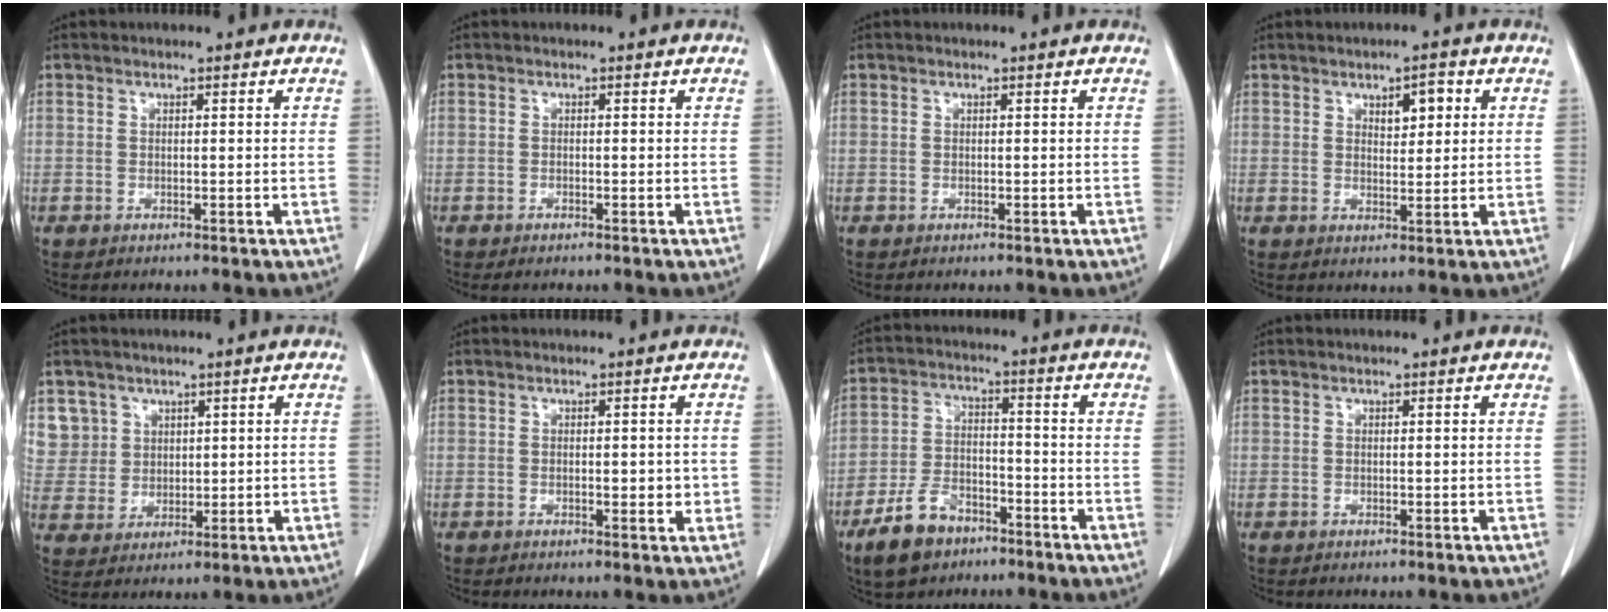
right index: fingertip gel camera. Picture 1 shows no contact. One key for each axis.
{"total": 0.7, "fx": -0.6, "fy": 0.1, "fz": 0.3, "tx": -0.007, "ty": -0.001, "tz": -0.006}
{"total": 0.0}
{"total": 3.7, "fx": 1.6, "fy": 1.6, "fz": 2.9, "tx": -0.043, "ty": 0.003, "tz": 0.024}
{"total": 7.1, "fx": 3.7, "fy": 6.1, "fz": -0.2, "tx": 0.010, "ty": 0.008, "tz": 0.085}
{"total": 2.0, "fx": -0.1, "fy": 0.9, "fz": 1.8, "tx": -0.025, "ty": 0.000, "tz": 0.000}
{"total": 8.9, "fx": -5.9, "fy": 4.9, "fz": 4.5, "tx": -0.096, "ty": 0.003, "tz": -0.102}
{"total": 0.0}